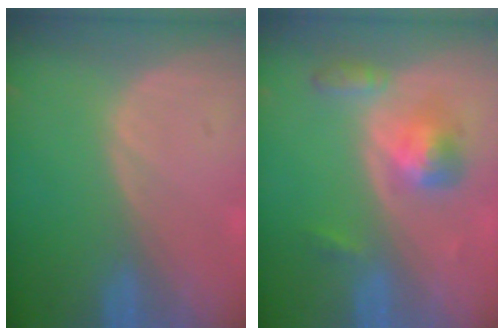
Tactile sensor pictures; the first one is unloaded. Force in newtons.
{"total": 5.2, "press": 4.9, "slide": 1.7}